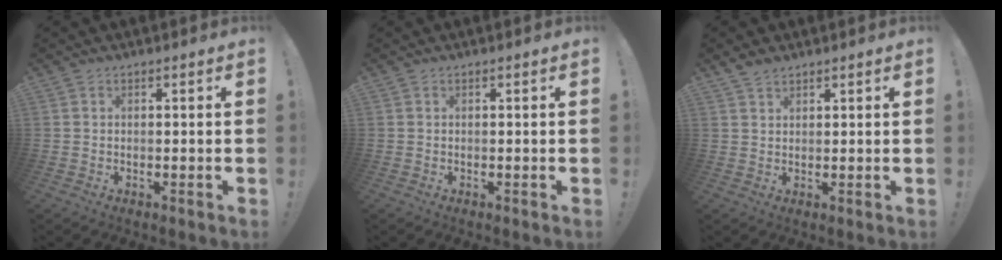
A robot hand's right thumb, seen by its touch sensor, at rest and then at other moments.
{"total": 0.0}
{"total": 2.9, "force": [2.3, 1.2, 1.1], "torque": [-0.009, -0.015, 0.043]}